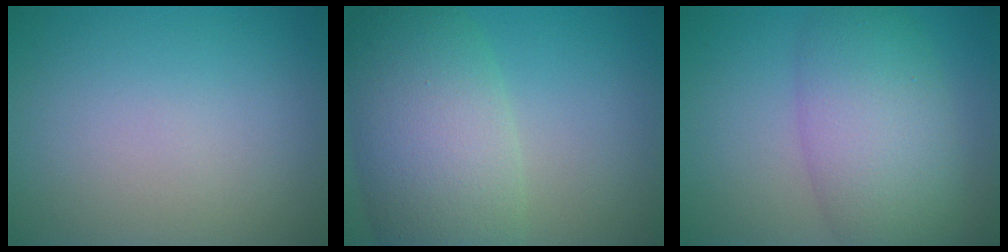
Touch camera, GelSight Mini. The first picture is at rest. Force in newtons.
{"total": 9.7, "press": 9.6, "slide": 0.5}
{"total": 7.4, "press": 7.4, "slide": 0.2}